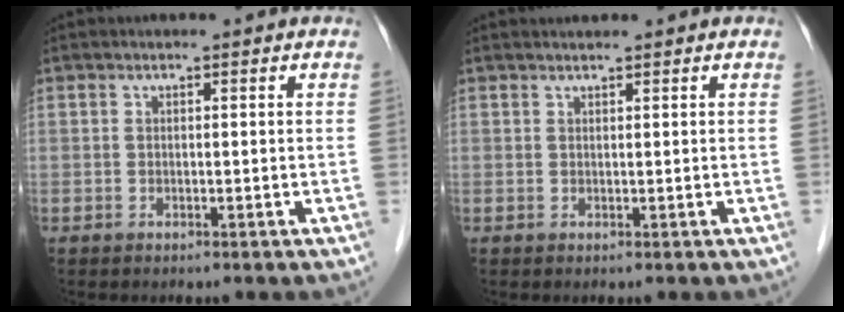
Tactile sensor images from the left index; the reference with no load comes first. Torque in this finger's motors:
{"motor_torque": [0.22, -0.21, 0.05, 0.01]}